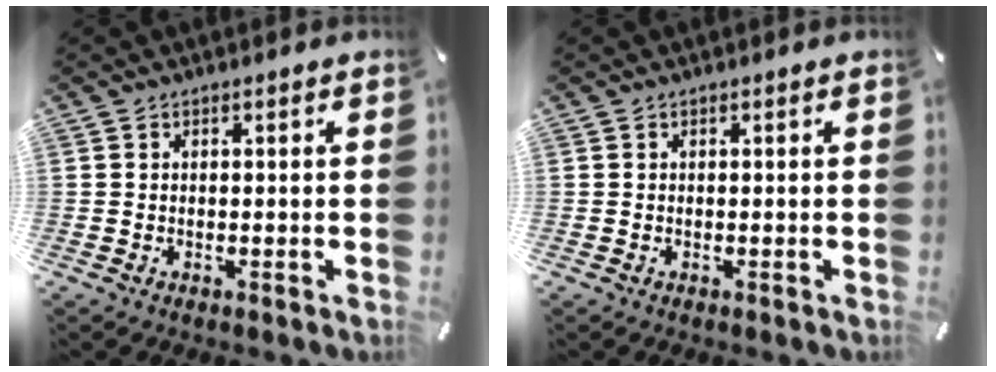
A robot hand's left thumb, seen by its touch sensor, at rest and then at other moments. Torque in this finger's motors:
{"motor_torque": [0.00, 0.00, 0.00, 0.00, 0.00]}